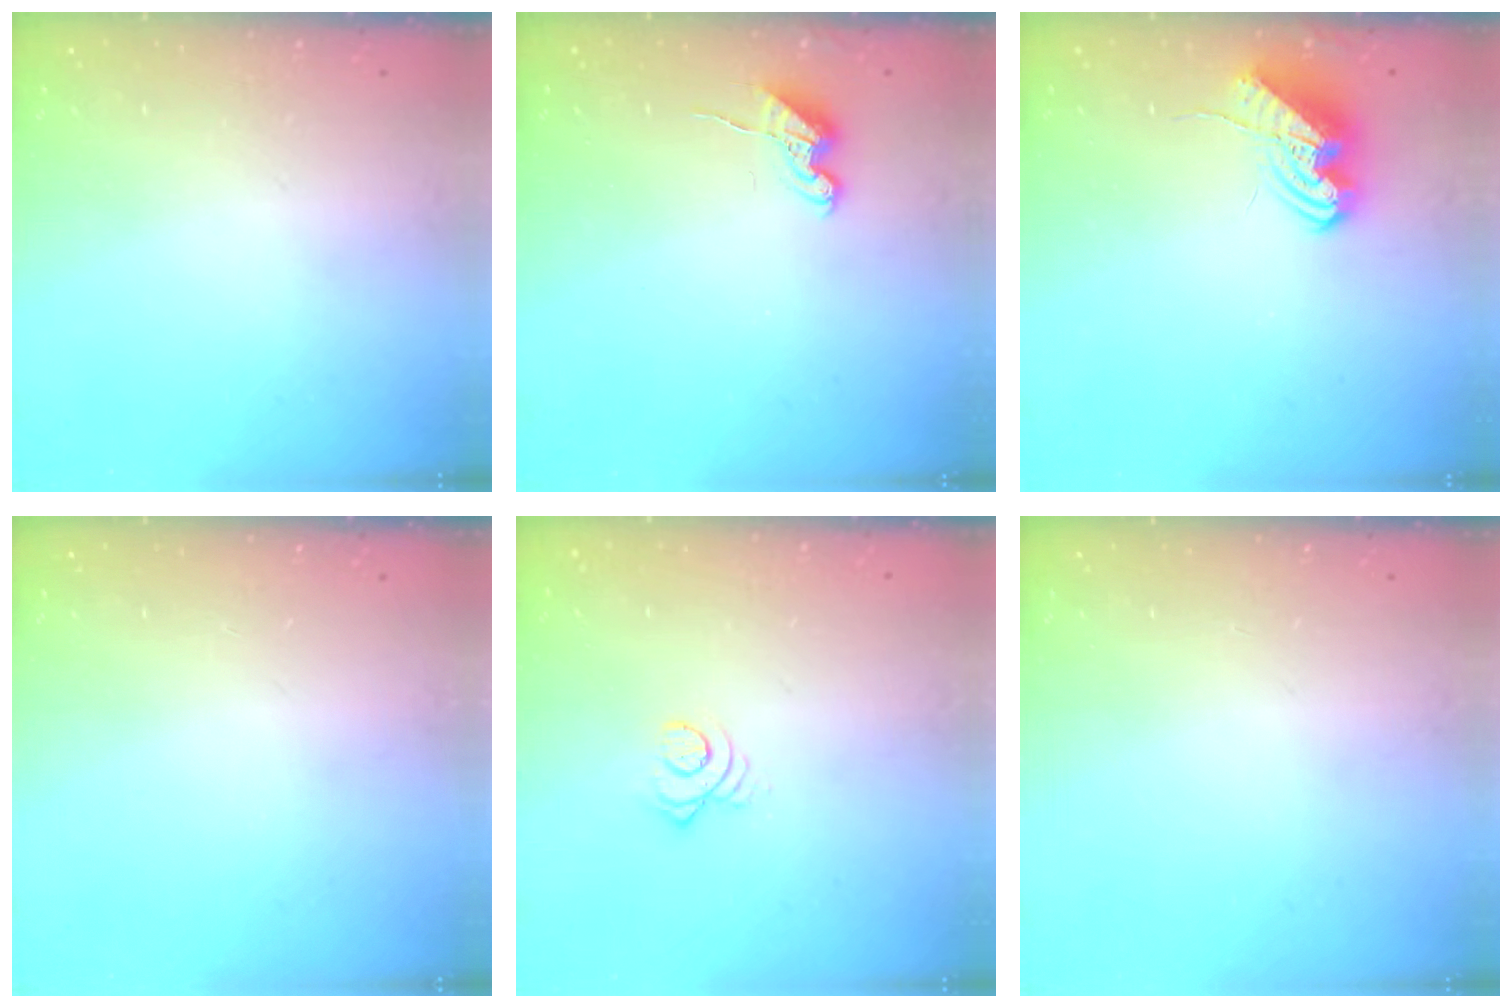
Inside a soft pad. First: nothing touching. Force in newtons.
{"total": 5.5, "press": 5.5, "slide": 0.6}
{"total": 10.7, "press": 10.6, "slide": 1.6}
{"total": 0.0}
{"total": 3.2, "press": 3.2, "slide": 0.3}
{"total": 0.0}